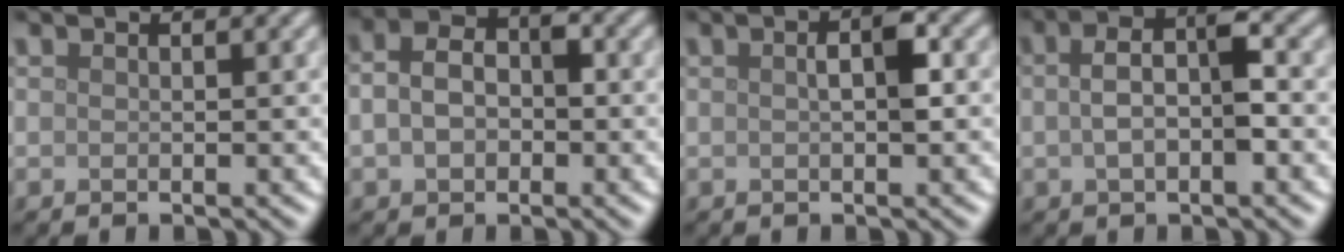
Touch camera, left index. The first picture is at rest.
{"total": 4.0, "force": [-0.3, 2.8, 2.9], "torque": [-0.052, 0.005, -0.010]}
{"total": 2.4, "force": [0.3, 0.5, 2.3], "torque": [-0.039, 0.008, 0.002]}
{"total": 4.5, "force": [-0.1, 1.8, 4.1], "torque": [-0.081, 0.008, -0.005]}